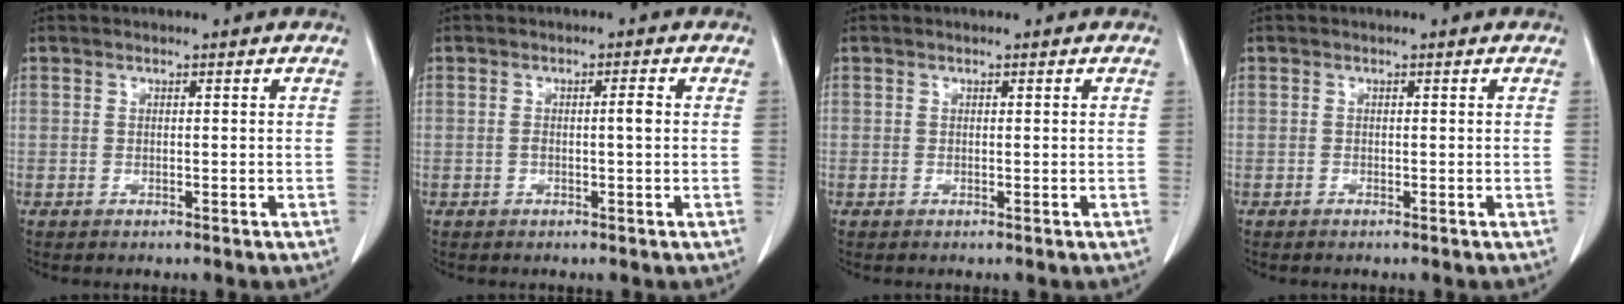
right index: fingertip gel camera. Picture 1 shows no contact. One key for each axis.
{"total": 1.9, "fx": -0.1, "fy": 0.0, "fz": 1.9, "tx": -0.031, "ty": 0.003, "tz": -0.002}
{"total": 0.0}
{"total": 0.0}